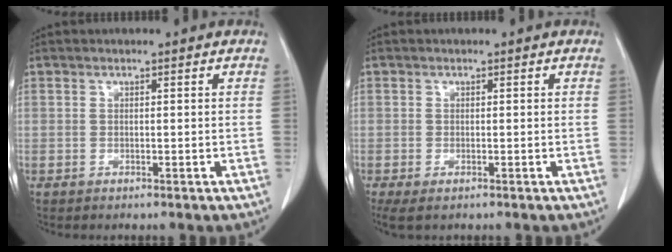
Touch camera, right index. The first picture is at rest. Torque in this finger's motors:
{"motor_torque": [0.38, -0.38, 0.15, 0.04]}